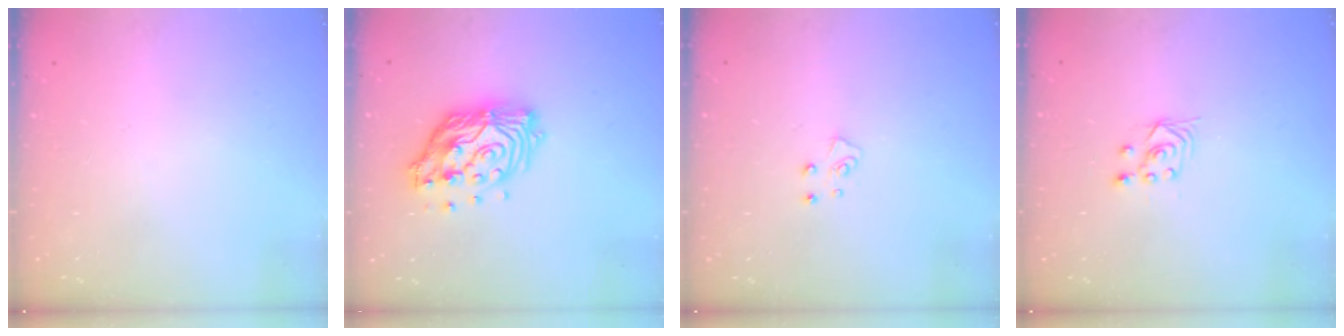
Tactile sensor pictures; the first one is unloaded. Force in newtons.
{"total": 14.5, "press": 14.4, "slide": 1.2}
{"total": 5.1, "press": 5.1, "slide": 0.4}
{"total": 2.8, "press": 2.4, "slide": 1.4}